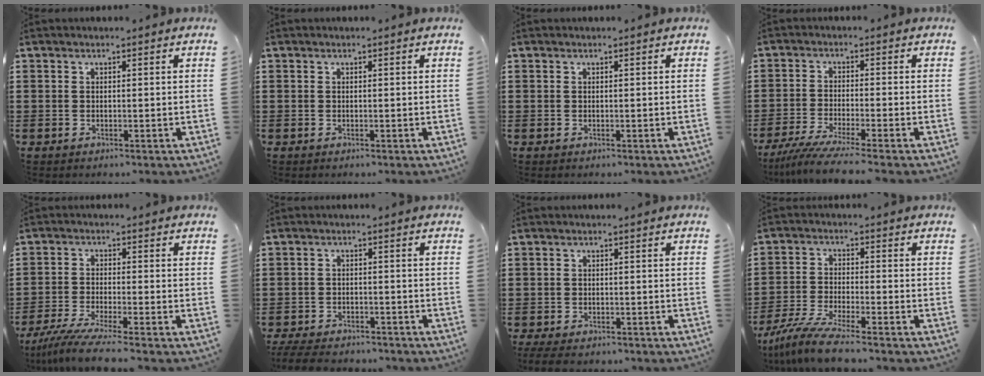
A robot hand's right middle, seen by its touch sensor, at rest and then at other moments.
{"total": 0.0}
{"total": 0.0}
{"total": 4.7, "force": [-4.1, -0.6, 2.3], "torque": [-0.062, -0.024, -0.080]}
{"total": 5.6, "force": [-4.7, -0.4, 3.1], "torque": [-0.079, -0.027, -0.093]}
{"total": 4.2, "force": [-4.1, 0.5, 0.6], "torque": [-0.024, -0.004, -0.086]}
{"total": 2.2, "force": [-2.1, 0.4, 0.4], "torque": [-0.018, -0.004, -0.046]}
{"total": 7.2, "force": [-6.3, -0.1, 3.5], "torque": [-0.085, -0.017, -0.124]}